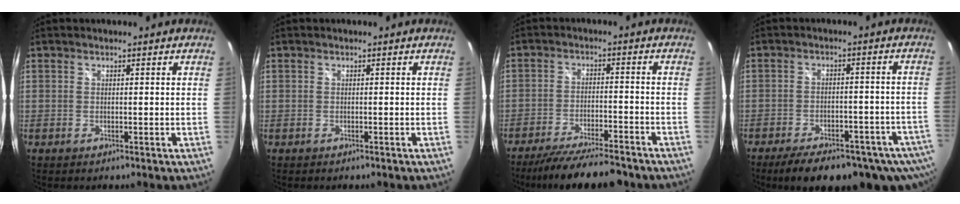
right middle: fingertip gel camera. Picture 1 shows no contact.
{"total": 0.0}
{"total": 13.4, "force": [-11.6, 2.4, 6.4], "torque": [-0.130, -0.016, -0.181]}
{"total": 17.2, "force": [-12.5, 6.2, 10.1], "torque": [-0.179, -0.035, -0.160]}